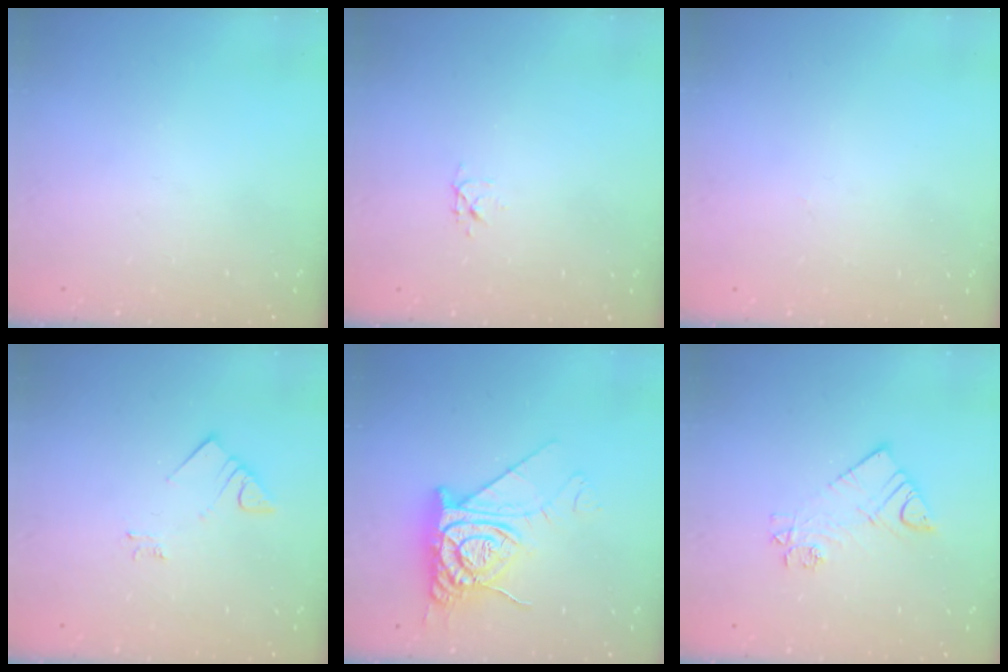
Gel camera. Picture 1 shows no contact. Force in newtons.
{"total": 3.2, "press": 3.2, "slide": 0.3}
{"total": 0.0}
{"total": 3.3, "press": 3.3, "slide": 0.1}
{"total": 14.4, "press": 14.4, "slide": 1.3}
{"total": 9.3, "press": 9.3, "slide": 0.7}